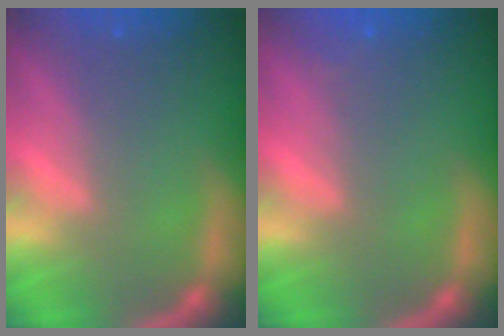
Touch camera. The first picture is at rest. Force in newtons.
{"total": 0.9}